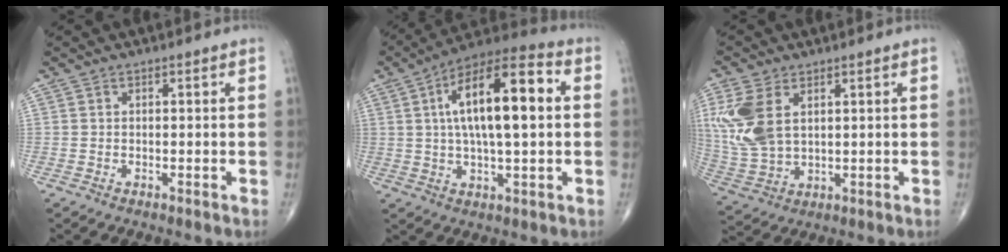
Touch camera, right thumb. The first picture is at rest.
{"total": 17.9, "force": [2.7, 6.1, 16.6], "torque": [-0.275, 0.025, 0.038]}
{"total": 11.9, "force": [3.6, 7.0, 8.9], "torque": [-0.208, -0.004, 0.085]}